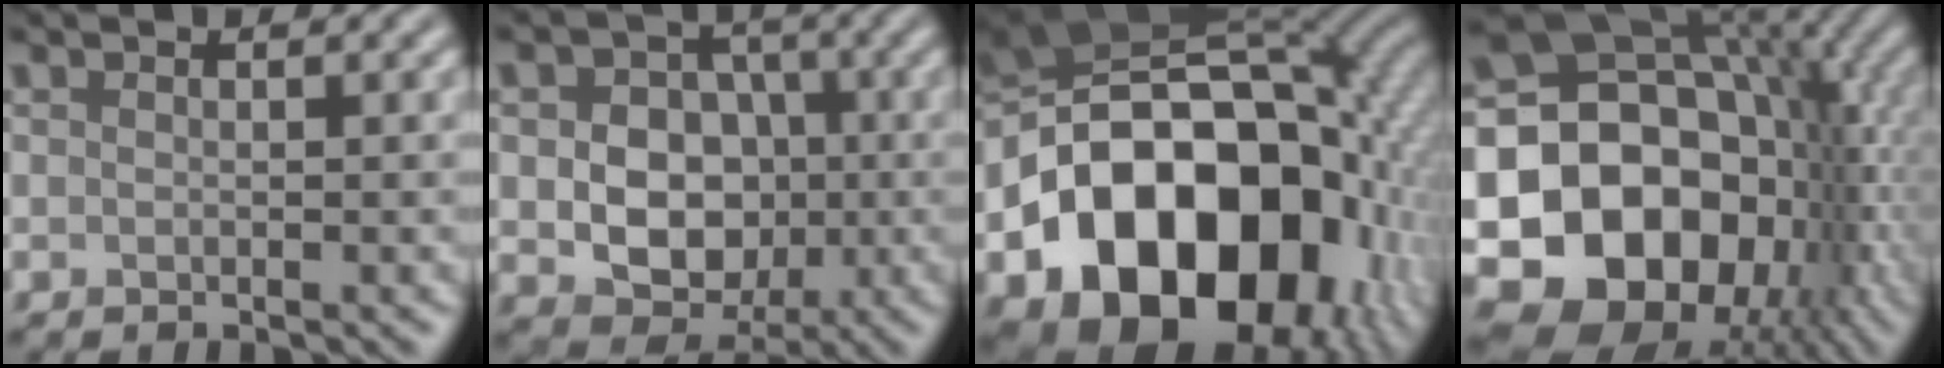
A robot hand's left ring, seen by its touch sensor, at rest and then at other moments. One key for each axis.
{"total": 8.3, "fx": -0.7, "fy": 6.8, "fz": 4.6, "tx": -0.051, "ty": 0.006, "tz": -0.020}
{"total": 19.7, "fx": -6.2, "fy": 14.2, "fz": 12.2, "tx": -0.211, "ty": -0.021, "tz": -0.098}
{"total": 17.5, "fx": -3.5, "fy": 13.7, "fz": 10.2, "tx": -0.185, "ty": -0.006, "tz": -0.058}